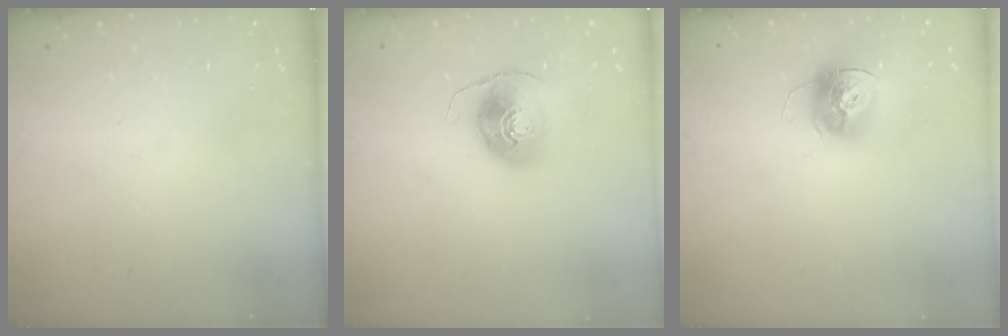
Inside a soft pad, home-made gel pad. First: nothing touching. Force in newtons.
{"total": 8.8, "press": 8.7, "slide": 1.0}
{"total": 13.4, "press": 13.4, "slide": 1.2}